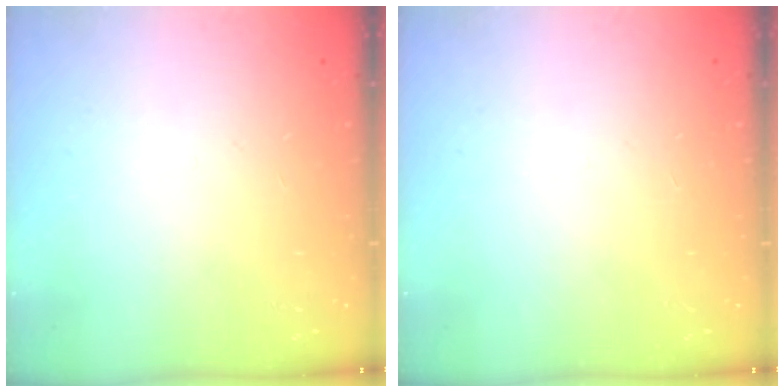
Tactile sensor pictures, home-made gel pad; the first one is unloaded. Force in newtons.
{"total": 0.0}